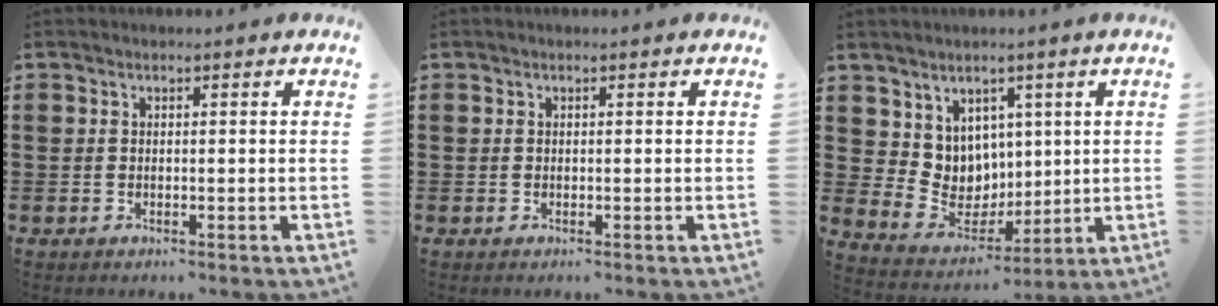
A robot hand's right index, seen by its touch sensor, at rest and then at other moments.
{"total": 0.0}
{"total": 7.2, "force": [3.8, 6.1, 0.5], "torque": [-0.051, -0.025, 0.080]}